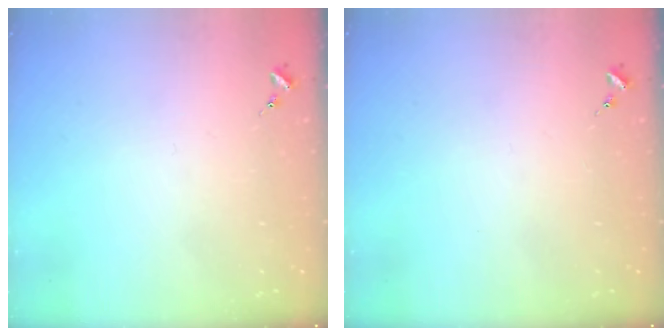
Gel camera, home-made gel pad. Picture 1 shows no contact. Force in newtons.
{"total": 0.0}